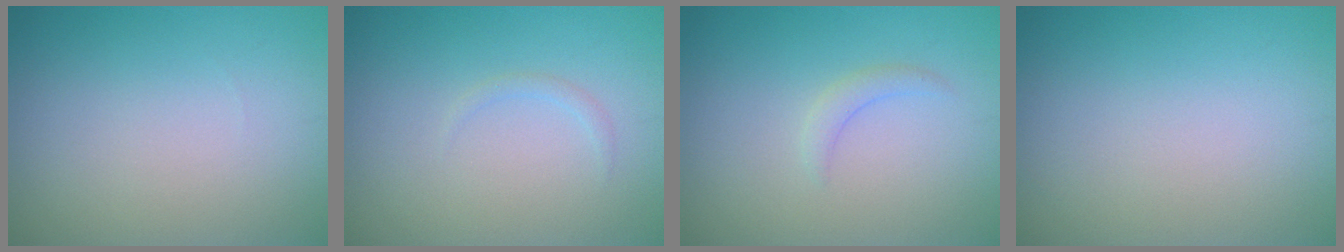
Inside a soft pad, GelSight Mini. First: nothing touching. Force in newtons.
{"total": 0.7, "press": 0.7, "slide": 0.1}
{"total": 1.2, "press": 1.2, "slide": 0.2}
{"total": 0.0}